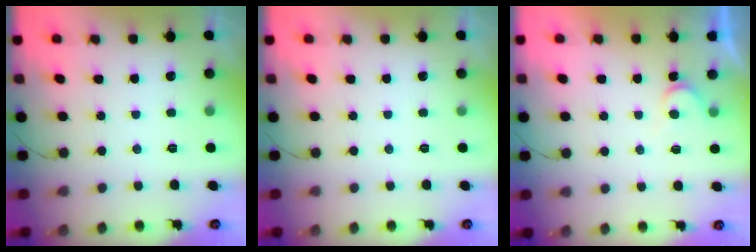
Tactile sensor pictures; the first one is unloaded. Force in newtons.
{"total": 0.0}
{"total": 4.5, "press": 4.5, "slide": 0.4}